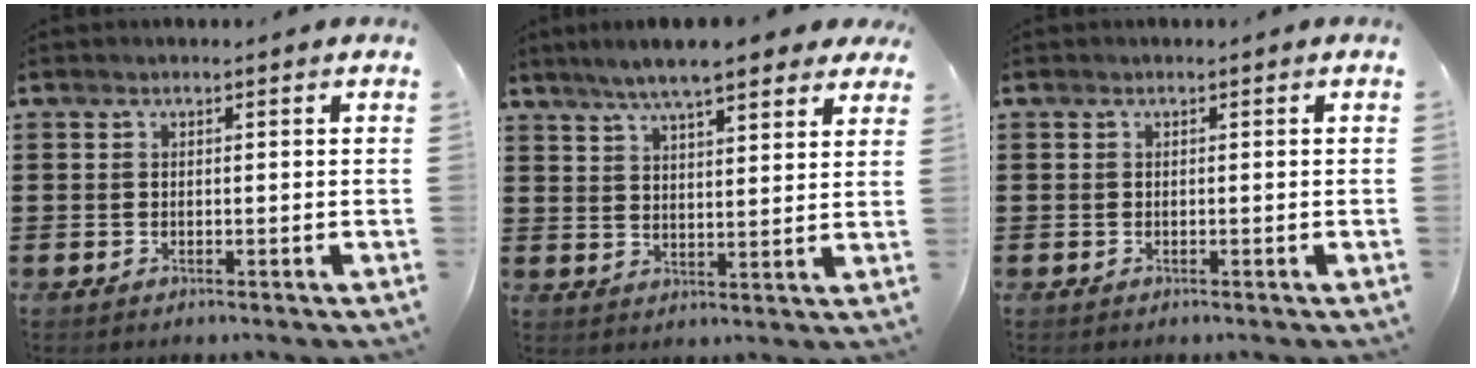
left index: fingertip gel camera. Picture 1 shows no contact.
{"total": 7.6, "force": [6.4, 1.0, 4.0], "torque": [-0.096, -0.009, 0.114]}
{"total": 0.0}